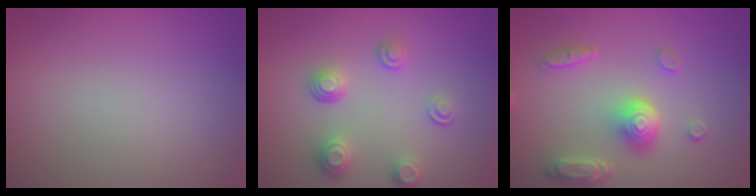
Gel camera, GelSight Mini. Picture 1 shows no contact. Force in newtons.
{"total": 2.9, "press": 2.6, "slide": 1.4}
{"total": 5.3, "press": 4.0, "slide": 3.4}